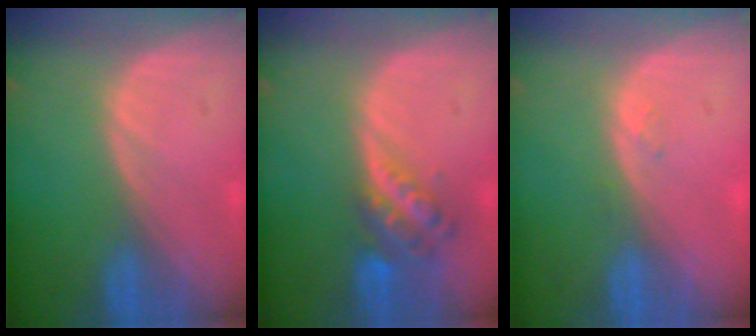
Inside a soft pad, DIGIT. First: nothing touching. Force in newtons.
{"total": 5.8, "press": 5.1, "slide": 2.8}
{"total": 0.9, "press": 0.8, "slide": 0.4}